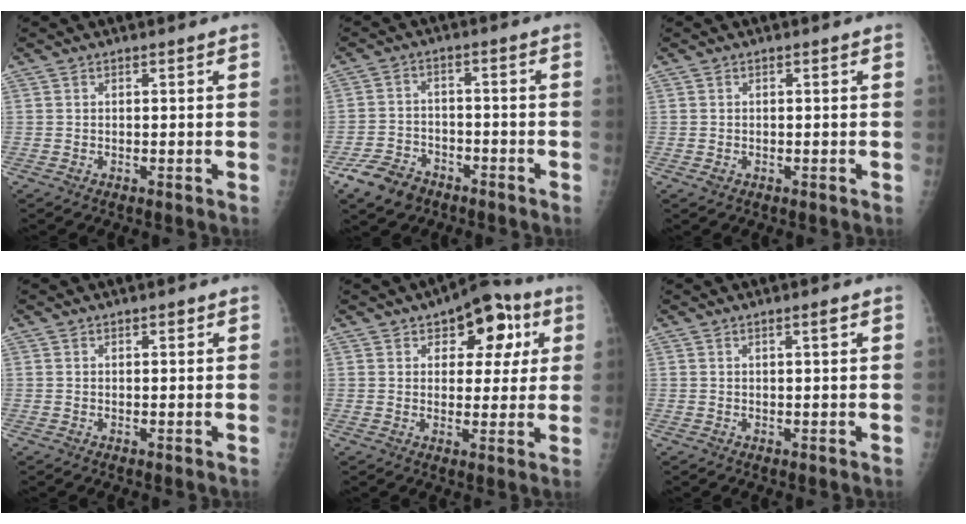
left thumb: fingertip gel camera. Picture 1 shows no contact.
{"total": 7.8, "force": [-5.4, 4.9, 2.8], "torque": [-0.044, 0.025, -0.097]}
{"total": 1.0, "force": [-0.4, 0.7, 0.4], "torque": [-0.006, 0.002, -0.006]}
{"total": 0.8, "force": [0.5, 0.4, 0.5], "torque": [-0.002, -0.001, 0.006]}
{"total": 12.1, "force": [5.0, 7.0, 8.5], "torque": [-0.056, -0.001, 0.062]}
{"total": 1.3, "force": [0.6, 0.1, 1.1], "torque": [-0.018, -0.001, 0.010]}